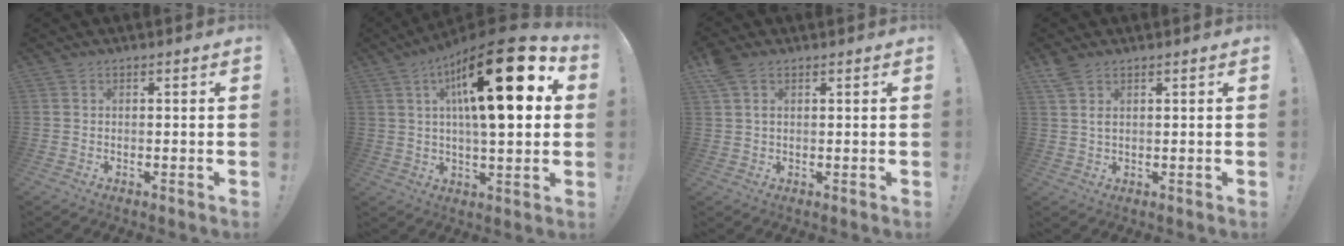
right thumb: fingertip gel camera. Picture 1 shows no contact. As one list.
[{"total": 25.0, "force": [7.4, 7.3, 22.8], "torque": [-0.365, -0.031, 0.110]}, {"total": 3.0, "force": [1.5, 1.8, 1.8], "torque": [-0.042, 0.005, 0.030]}, {"total": 2.7, "force": [1.7, 1.0, 1.9], "torque": [-0.045, -0.002, 0.032]}]